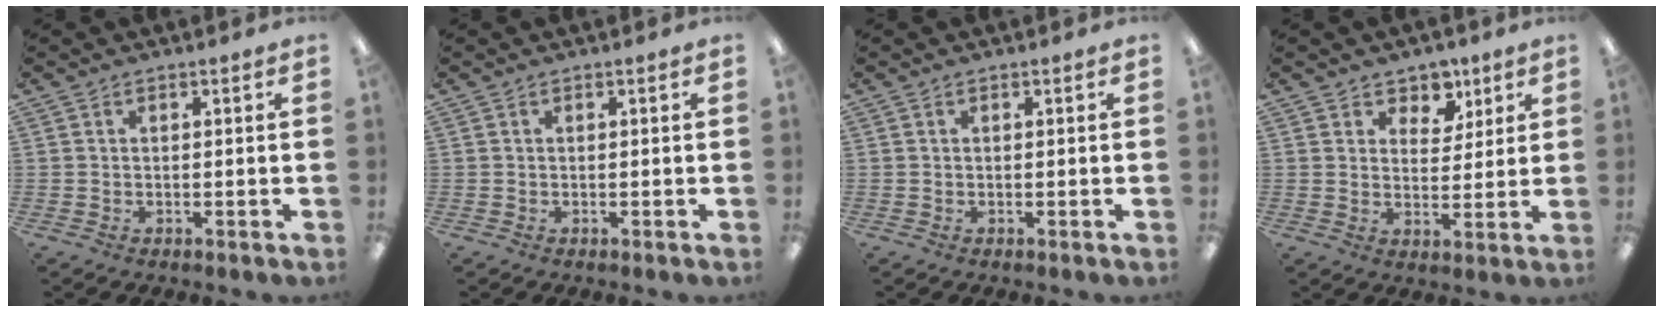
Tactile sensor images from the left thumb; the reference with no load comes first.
{"total": 0.0}
{"total": 0.0}
{"total": 6.7, "force": [4.6, 4.8, 1.3], "torque": [-0.011, -0.026, 0.080]}